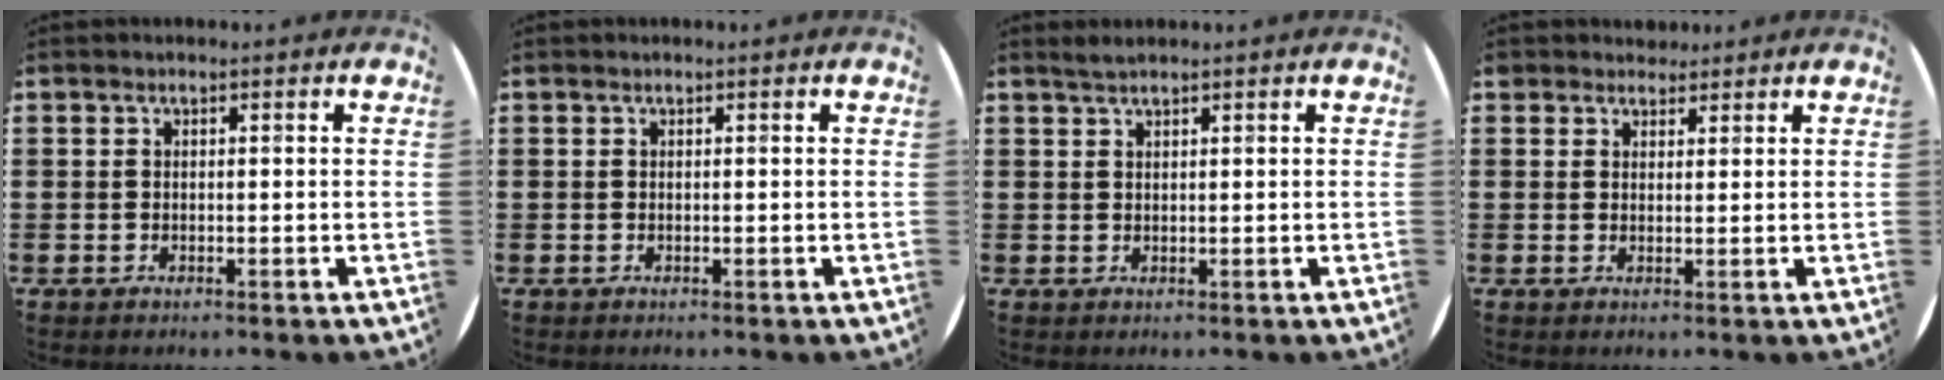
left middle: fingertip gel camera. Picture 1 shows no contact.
{"total": 0.0}
{"total": 1.2, "force": [1.1, 0.0, 0.4], "torque": [-0.008, 0.002, 0.020]}
{"total": 2.0, "force": [1.9, 0.8, -0.1], "torque": [0.006, 0.001, 0.035]}